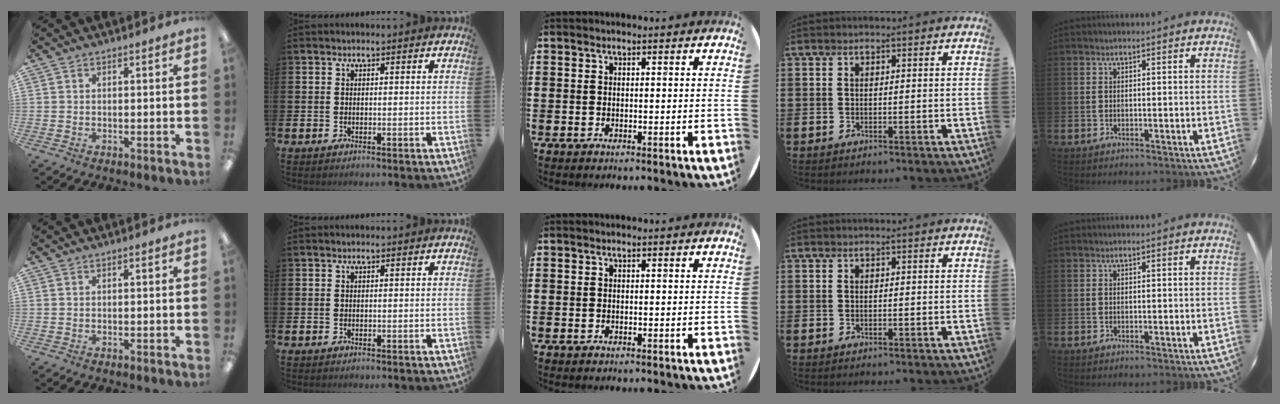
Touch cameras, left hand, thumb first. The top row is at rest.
{}